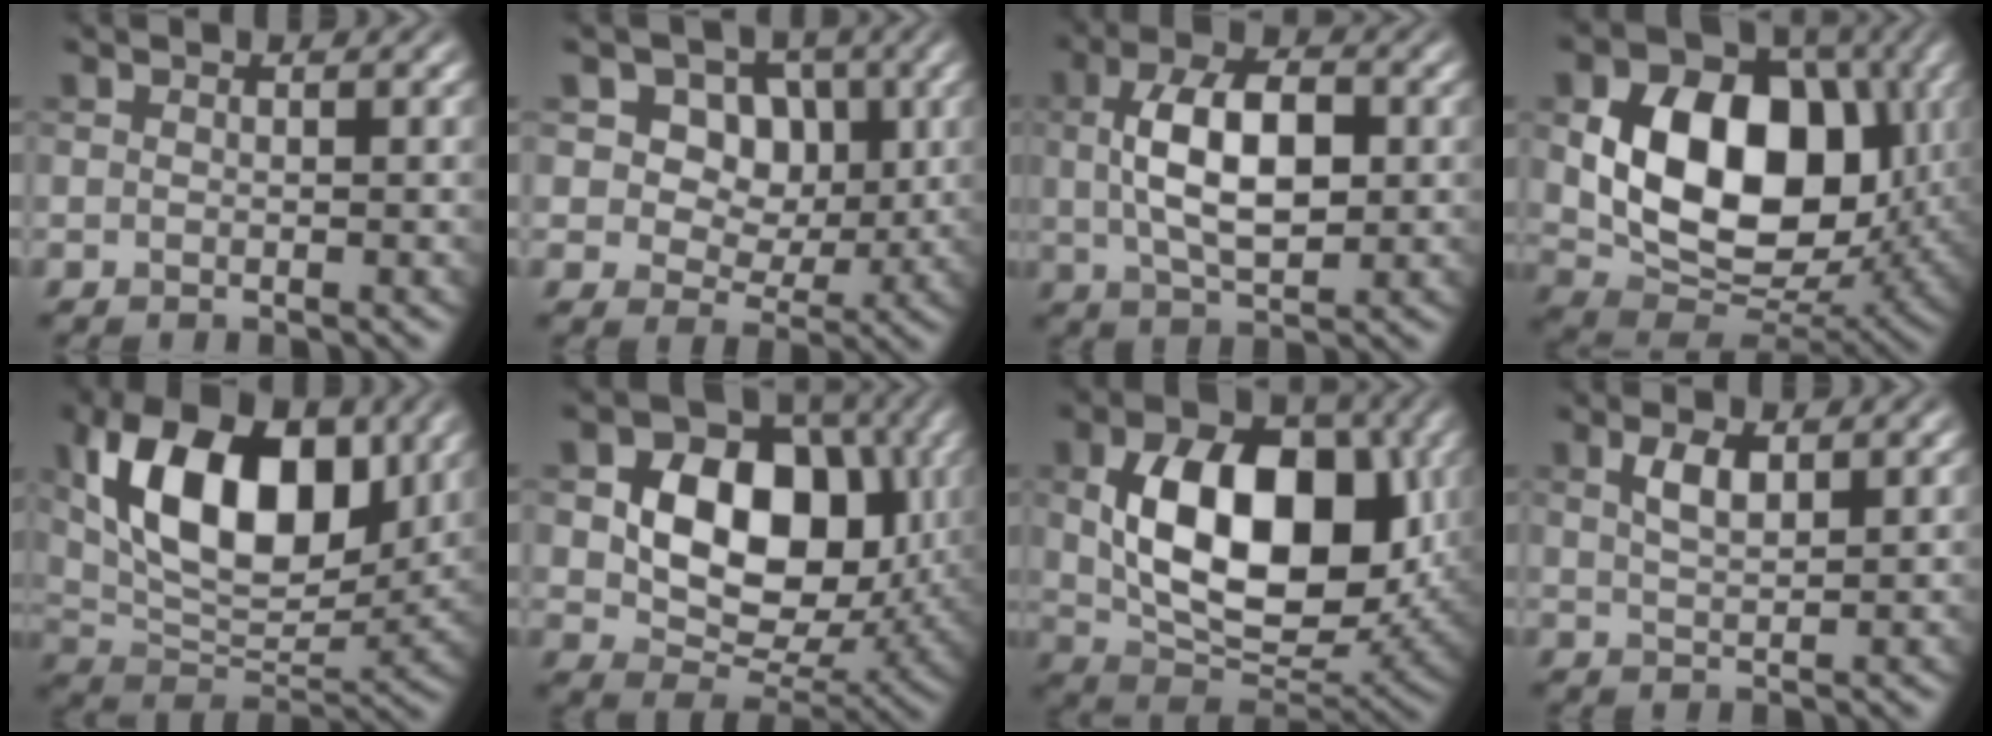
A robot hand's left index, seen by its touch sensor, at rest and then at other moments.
{"total": 8.0, "force": [2.9, 6.2, 4.1], "torque": [-0.073, 0.005, 0.038]}
{"total": 7.3, "force": [0.7, 3.6, 6.4], "torque": [-0.117, 0.007, 0.010]}
{"total": 12.8, "force": [1.6, 9.1, 8.9], "torque": [-0.151, -0.012, 0.034]}
{"total": 12.7, "force": [4.2, 7.2, 9.6], "torque": [-0.150, 0.005, 0.069]}
{"total": 11.2, "force": [1.6, 8.1, 7.6], "torque": [-0.122, -0.005, 0.025]}
{"total": 11.9, "force": [1.4, 7.4, 9.1], "torque": [-0.156, -0.009, 0.034]}
{"total": 2.6, "force": [1.2, 1.0, 2.0], "torque": [-0.042, 0.003, 0.025]}